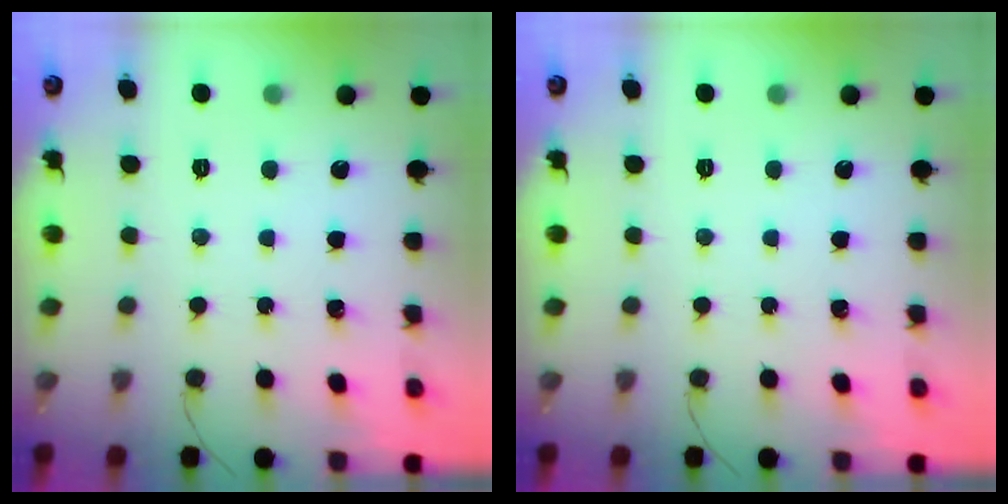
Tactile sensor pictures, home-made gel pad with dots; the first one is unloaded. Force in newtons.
{"total": 0.0}